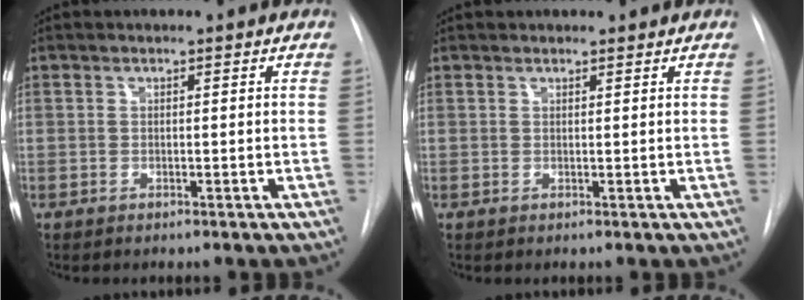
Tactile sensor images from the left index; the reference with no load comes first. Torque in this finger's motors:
{"motor_torque": [0.23, -0.20, -0.21, 0.00]}